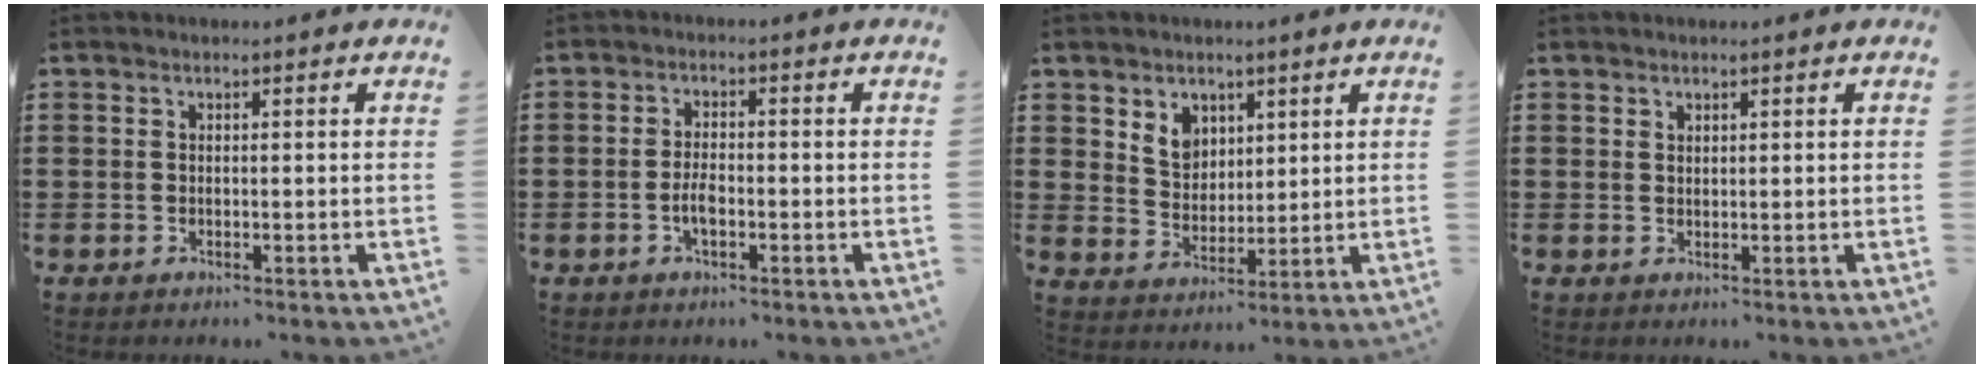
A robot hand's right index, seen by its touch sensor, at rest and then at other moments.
{"total": 2.9, "force": [-1.1, 1.1, 2.5], "torque": [-0.060, -0.002, -0.024]}
{"total": 5.1, "force": [2.9, 4.0, 1.4], "torque": [-0.038, 0.009, 0.053]}
{"total": 1.0, "force": [0.9, 0.4, 0.1], "torque": [-0.002, 0.002, 0.017]}